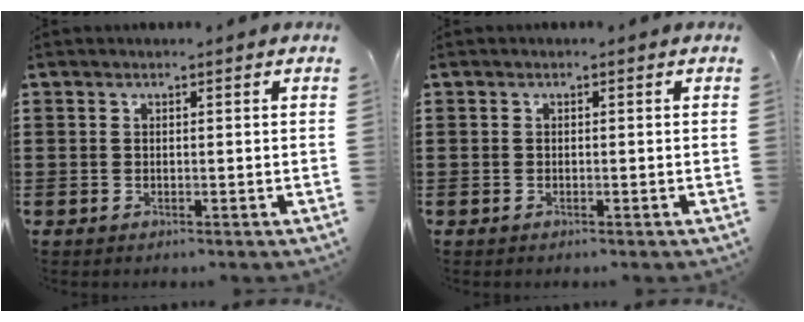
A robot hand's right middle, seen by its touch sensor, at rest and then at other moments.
{"total": 0.0}